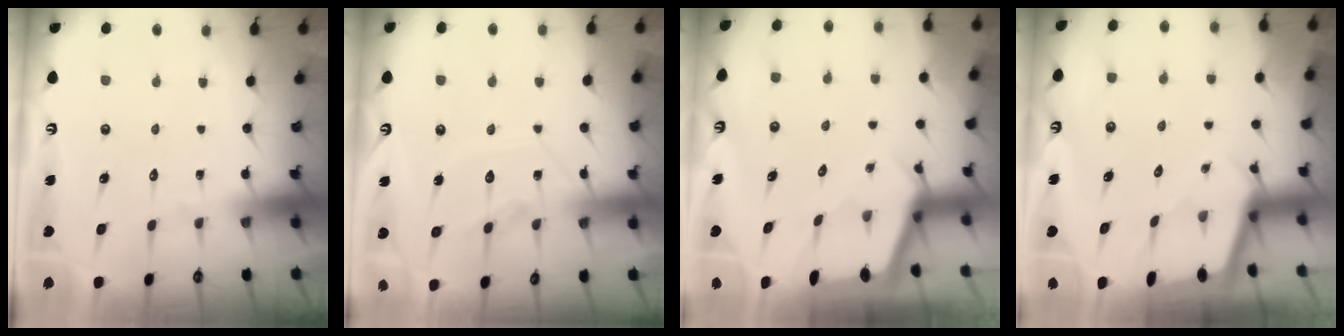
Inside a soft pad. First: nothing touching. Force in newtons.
{"total": 9.8, "press": 9.8, "slide": 0.4}
{"total": 2.1, "press": 2.1, "slide": 0.1}
{"total": 1.8, "press": 1.8, "slide": 0.2}